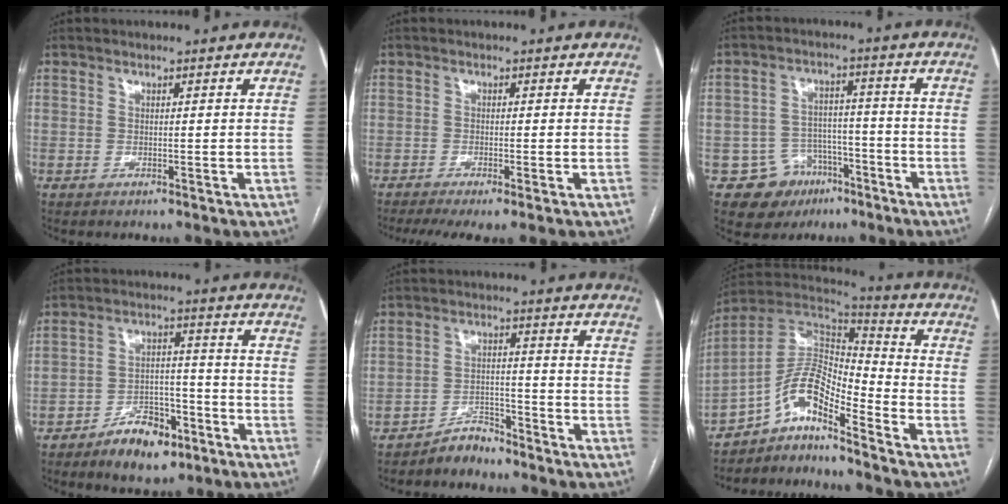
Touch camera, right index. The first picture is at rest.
{"total": 4.9, "force": [-3.2, 0.6, 3.7], "torque": [-0.061, -0.008, -0.055]}
{"total": 8.6, "force": [-4.6, 7.1, 1.4], "torque": [-0.014, 0.022, -0.060]}
{"total": 9.0, "force": [-5.7, 4.5, 5.3], "torque": [-0.085, 0.012, -0.092]}
{"total": 3.9, "force": [-3.6, 1.4, 0.3], "torque": [-0.001, -0.001, -0.063]}
{"total": 11.1, "force": [-7.5, 2.6, 7.9], "torque": [-0.147, 0.037, -0.133]}